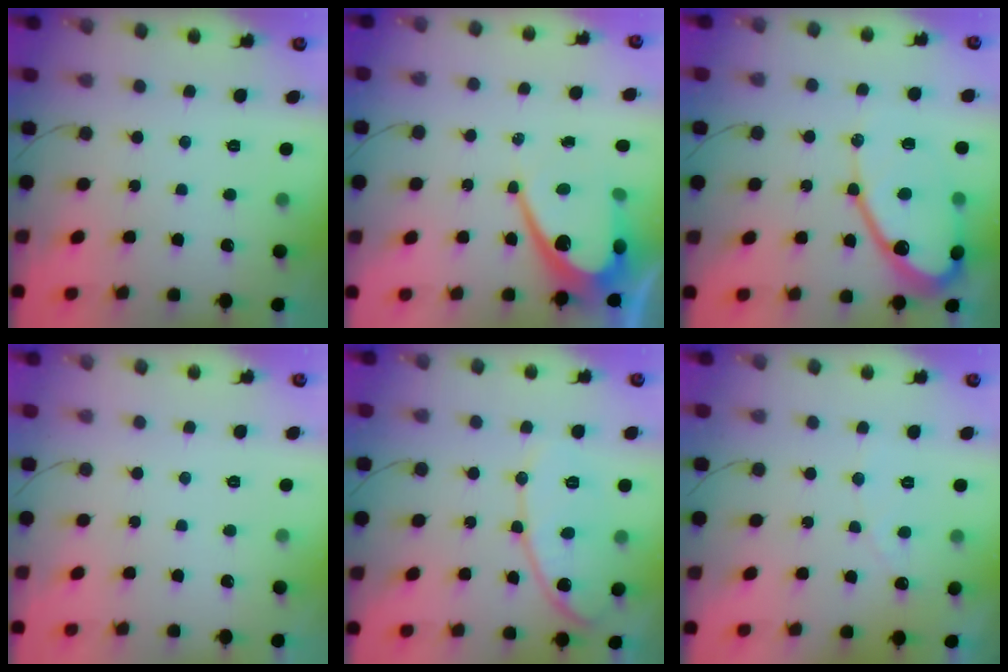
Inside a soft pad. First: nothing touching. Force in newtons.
{"total": 11.8, "press": 11.8, "slide": 0.7}
{"total": 15.8, "press": 15.8, "slide": 1.2}
{"total": 0.0}
{"total": 11.5, "press": 11.5, "slide": 0.6}
{"total": 2.8, "press": 2.8, "slide": 0.1}